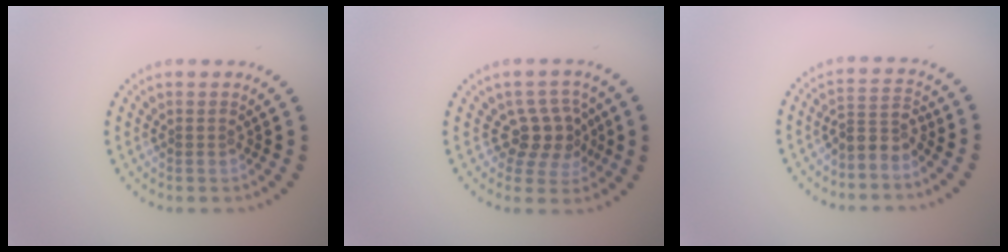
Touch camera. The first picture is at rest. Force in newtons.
{"total": 3.4, "press": 3.0, "slide": 1.7}
{"total": 2.5, "press": 1.8, "slide": 1.7}